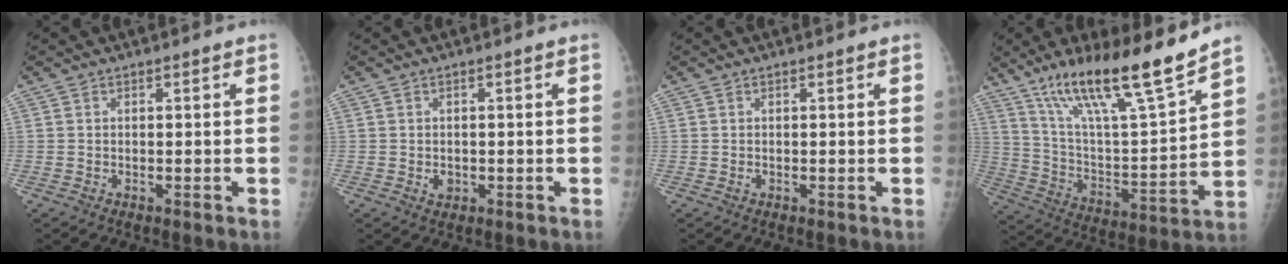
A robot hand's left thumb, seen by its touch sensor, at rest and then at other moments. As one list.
[{"total": 1.8, "force": [-0.4, 1.5, 1.1], "torque": [-0.006, 0.002, -0.002]}, {"total": 0.6, "force": [0.0, 0.3, 0.5], "torque": [-0.004, 0.003, 0.003]}, {"total": 20.7, "force": [15.0, 2.6, 14.0], "torque": [-0.219, -0.072, 0.268]}]